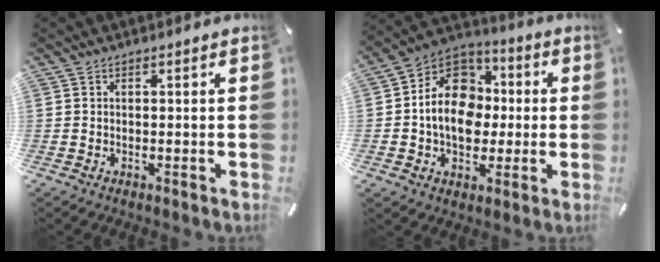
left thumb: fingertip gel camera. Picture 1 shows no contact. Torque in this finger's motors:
{"motor_torque": [1.30, 1.42, 1.11, -0.03, 0.35]}